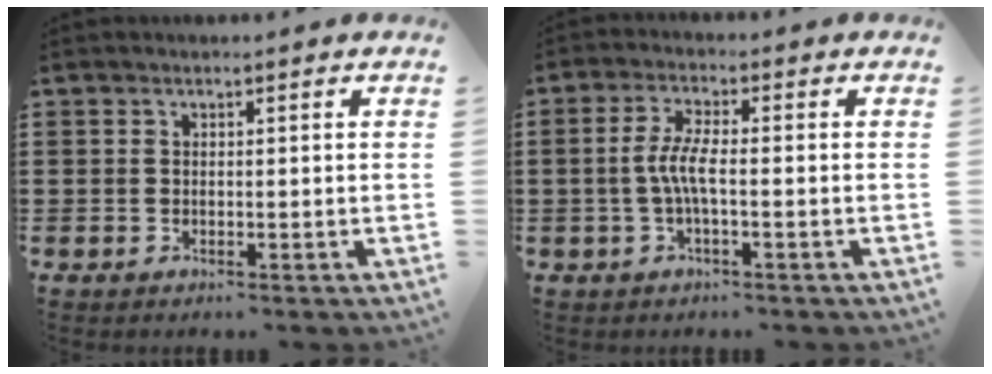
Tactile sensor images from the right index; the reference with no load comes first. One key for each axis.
{"total": 4.6, "fx": -1.0, "fy": 0.9, "fz": 4.4, "tx": -0.108, "ty": -0.008, "tz": -0.029}